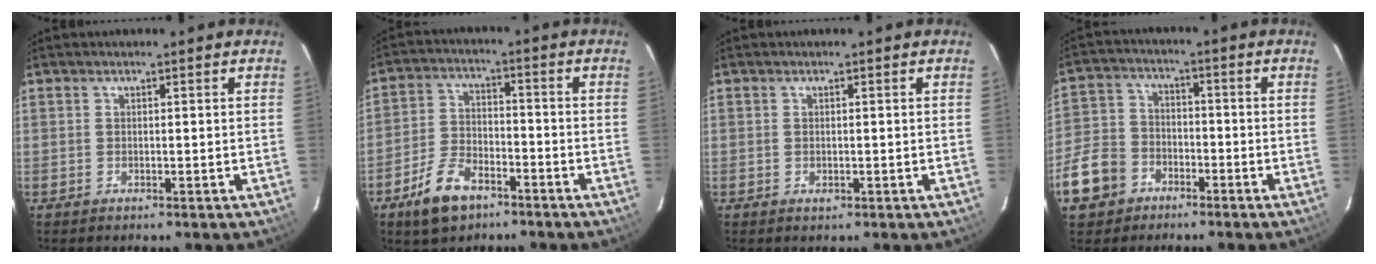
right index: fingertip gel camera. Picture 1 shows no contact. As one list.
[{"total": 9.7, "force": [-6.2, 5.0, 5.5], "torque": [-0.128, 0.005, -0.113]}, {"total": 0.9, "force": [-0.2, 0.6, 0.7], "torque": [-0.011, 0.000, -0.002]}, {"total": 12.4, "force": [-6.4, 9.5, 4.8], "torque": [-0.141, 0.023, -0.112]}]